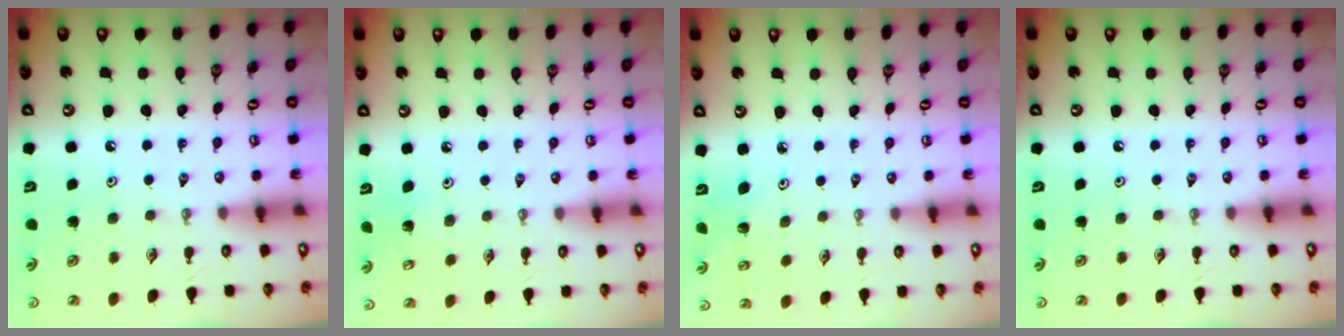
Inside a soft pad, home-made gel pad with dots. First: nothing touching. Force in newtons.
{"total": 4.7, "press": 4.7, "slide": 0.4}
{"total": 2.8, "press": 2.8, "slide": 0.2}
{"total": 0.0}